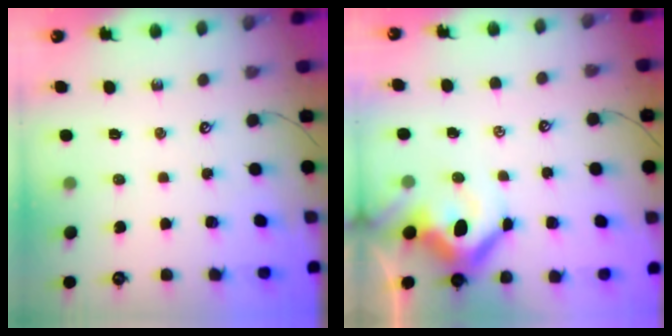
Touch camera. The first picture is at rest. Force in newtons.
{"total": 8.1, "press": 8.0, "slide": 1.6}